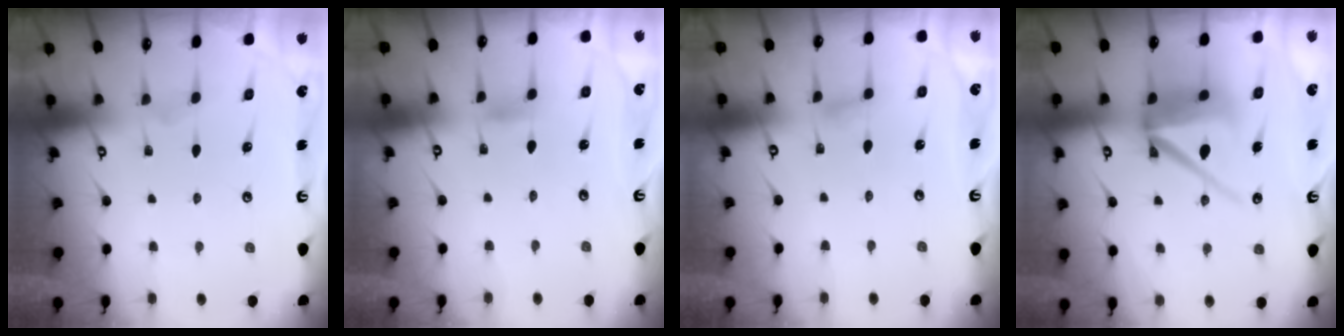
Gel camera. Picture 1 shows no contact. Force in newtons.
{"total": 2.0, "press": 2.0, "slide": 0.2}
{"total": 2.3, "press": 2.3, "slide": 0.3}
{"total": 13.5, "press": 13.4, "slide": 1.7}